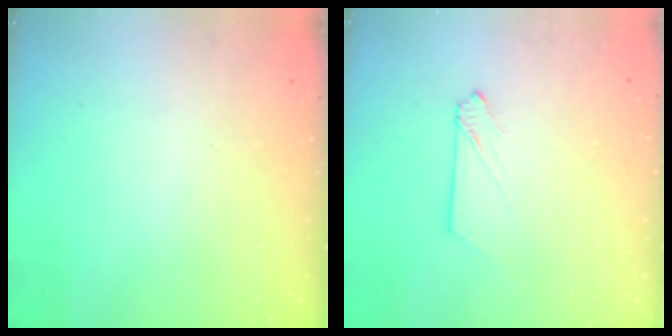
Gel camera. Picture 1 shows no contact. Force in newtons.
{"total": 2.9, "press": 2.9, "slide": 0.4}